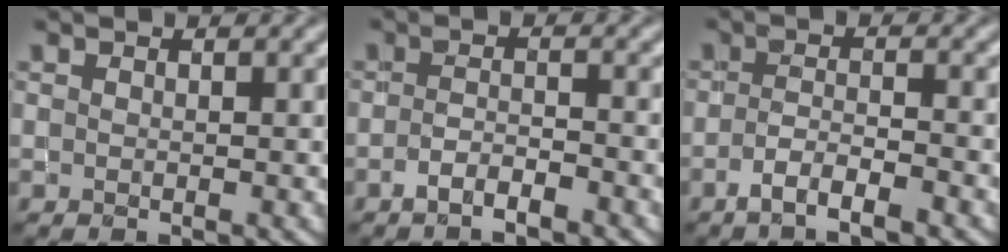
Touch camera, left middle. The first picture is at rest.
{"total": 2.1, "force": [-1.7, 0.4, 1.1], "torque": [-0.024, 0.001, -0.034]}
{"total": 2.9, "force": [-2.2, 0.6, 1.9], "torque": [-0.038, 0.002, -0.045]}